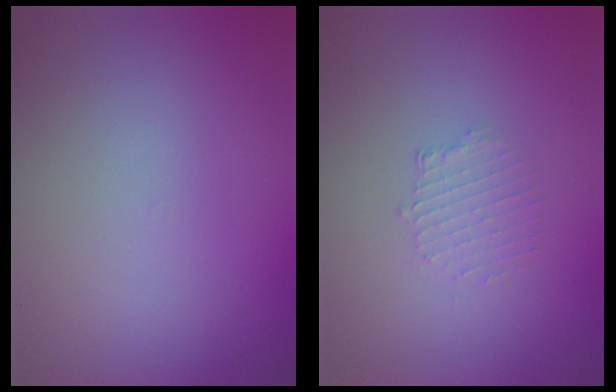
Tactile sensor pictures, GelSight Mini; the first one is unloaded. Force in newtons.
{"total": 1.3, "press": 0.7, "slide": 1.1}